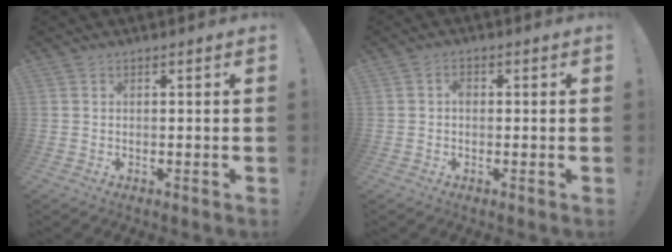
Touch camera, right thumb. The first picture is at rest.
{"total": 1.9, "force": [-0.3, 1.3, 1.3], "torque": [-0.023, 0.007, -0.008]}